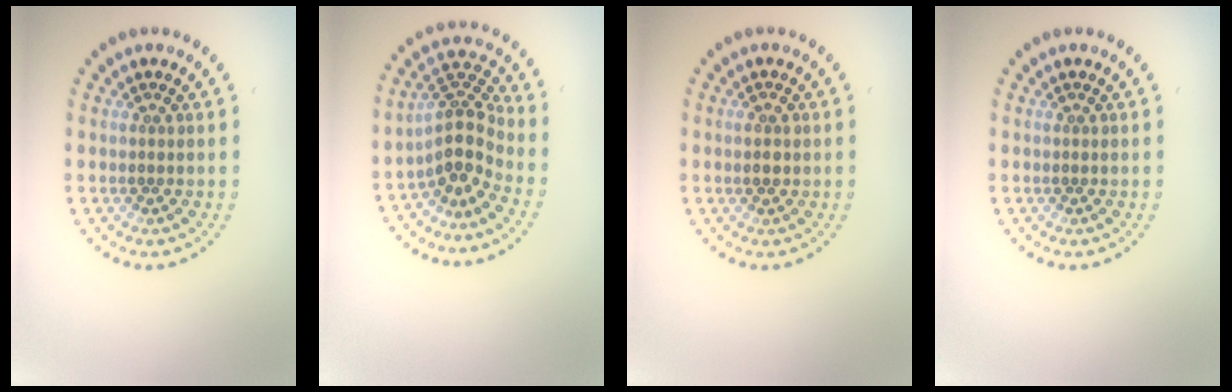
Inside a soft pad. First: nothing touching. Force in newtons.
{"total": 3.7, "press": 2.6, "slide": 2.6}
{"total": 1.6, "press": 1.6, "slide": 0.1}
{"total": 0.0}